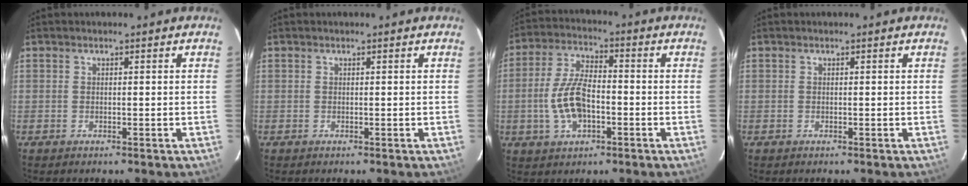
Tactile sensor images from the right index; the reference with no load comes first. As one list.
[{"total": 0.0}, {"total": 9.8, "force": [-2.4, 4.8, 8.2], "torque": [-0.171, 0.007, -0.041]}, {"total": 0.0}]